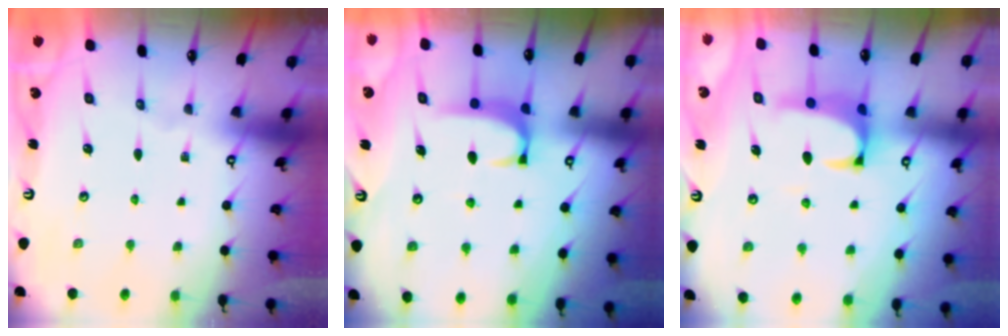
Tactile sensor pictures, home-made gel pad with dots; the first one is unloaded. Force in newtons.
{"total": 1.9, "press": 1.9, "slide": 0.5}
{"total": 1.5, "press": 1.4, "slide": 0.7}